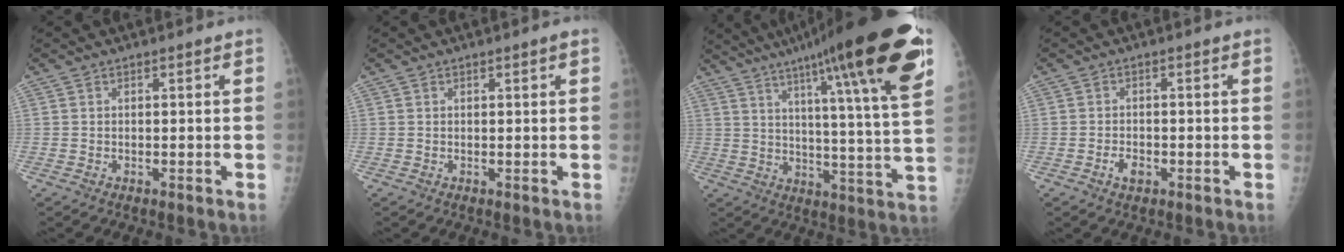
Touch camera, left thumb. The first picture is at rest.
{"total": 0.8, "force": [0.4, 0.2, 0.6], "torque": [-0.006, 0.000, 0.007]}
{"total": 27.1, "force": [16.0, 2.7, 21.6], "torque": [-0.303, -0.044, 0.227]}
{"total": 2.4, "force": [-1.2, 1.5, 1.5], "torque": [-0.021, 0.003, -0.018]}